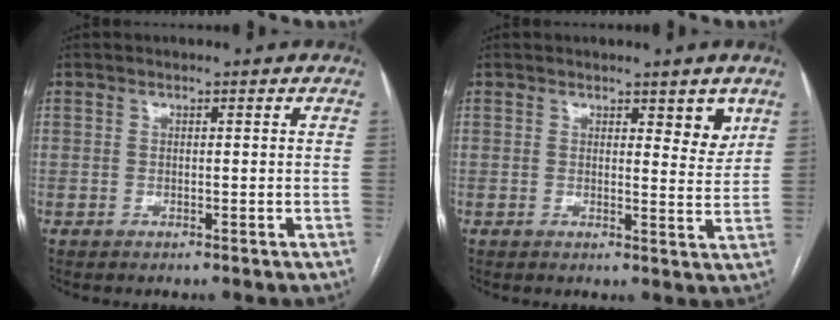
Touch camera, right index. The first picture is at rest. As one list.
[{"total": 3.9, "force": [2.3, 1.2, 2.9], "torque": [-0.030, -0.014, 0.027]}]